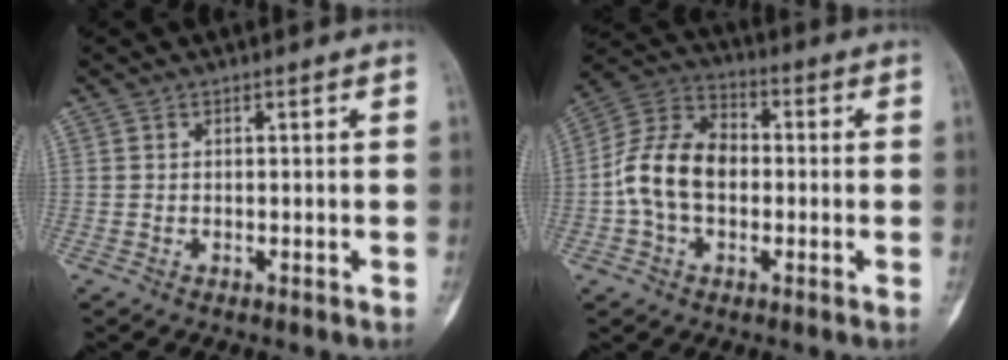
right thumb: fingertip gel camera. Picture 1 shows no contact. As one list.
[{"total": 12.8, "force": [-1.2, 8.9, 9.1], "torque": [-0.164, 0.037, -0.031]}]